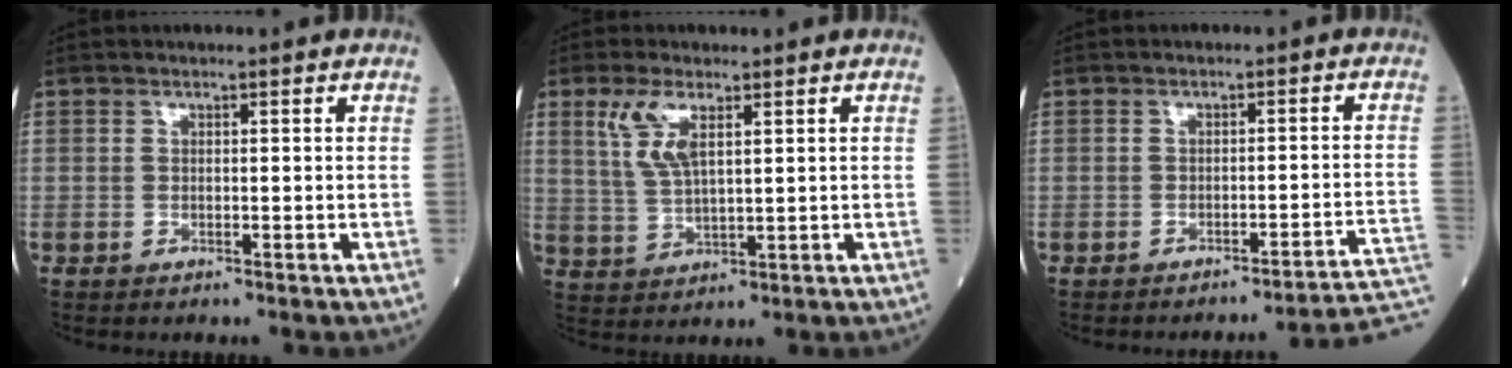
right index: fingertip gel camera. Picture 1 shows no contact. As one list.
[{"total": 6.2, "force": [2.9, 1.9, 5.2], "torque": [-0.116, 0.006, 0.065]}, {"total": 8.7, "force": [-7.9, -1.6, 3.2], "torque": [-0.008, 0.004, -0.092]}]